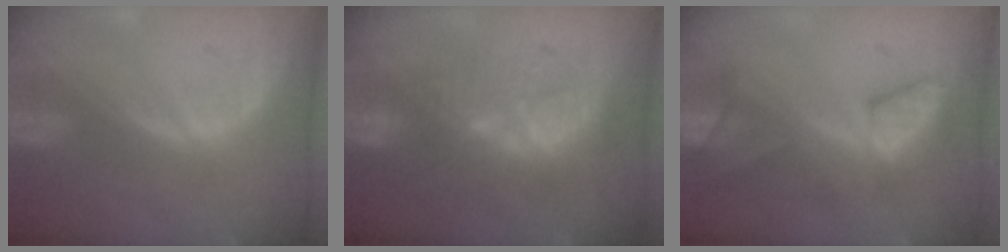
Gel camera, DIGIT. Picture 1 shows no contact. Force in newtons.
{"total": 10.1, "press": 9.0, "slide": 4.5}
{"total": 7.8, "press": 7.6, "slide": 1.6}